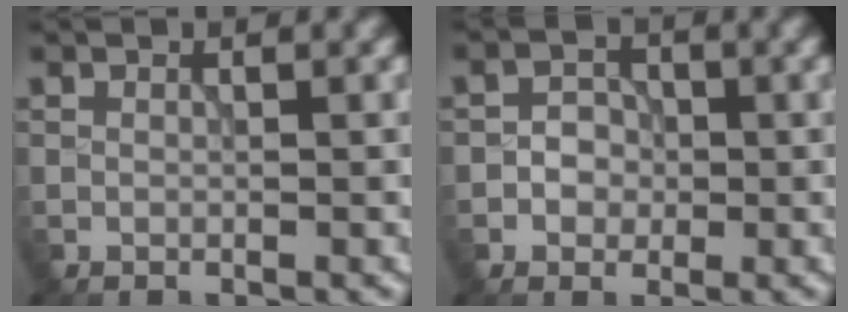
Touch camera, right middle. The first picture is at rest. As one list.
[{"total": 2.0, "force": [-0.5, 1.8, 0.9], "torque": [-0.006, 0.003, -0.010]}]